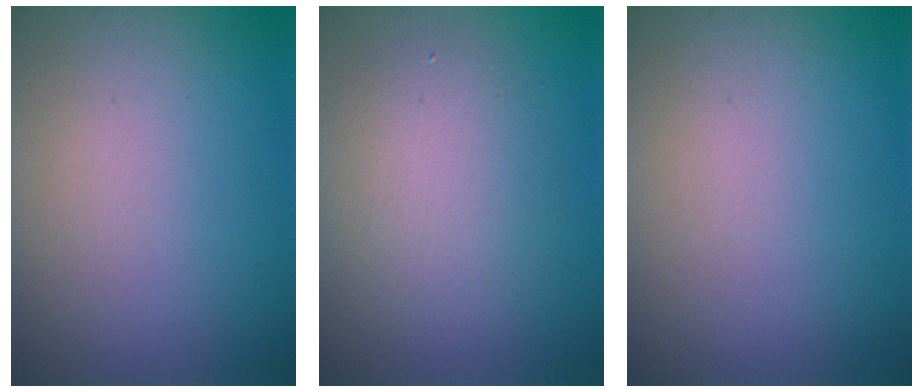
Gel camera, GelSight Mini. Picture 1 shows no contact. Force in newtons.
{"total": 3.9, "press": 3.9, "slide": 0.5}
{"total": 0.0}